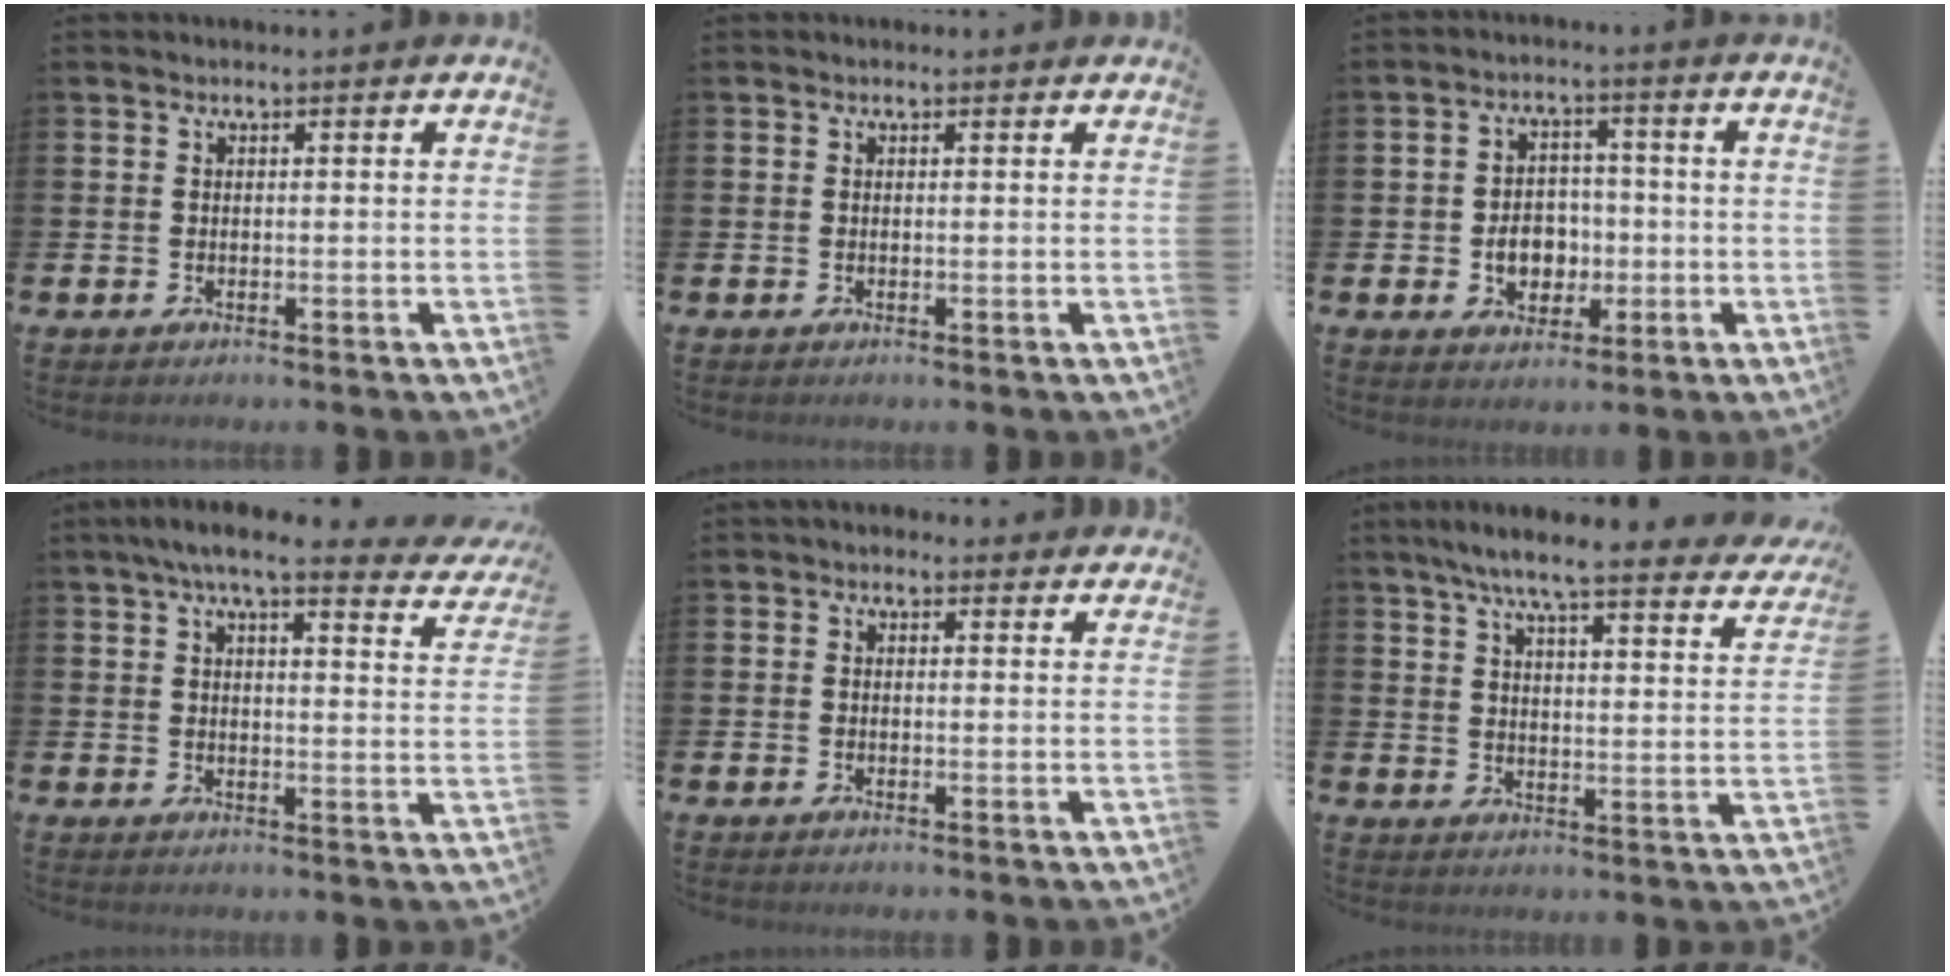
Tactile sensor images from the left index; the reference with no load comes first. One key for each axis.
{"total": 0.0}
{"total": 5.3, "fx": -0.9, "fy": 4.4, "fz": 2.8, "tx": -0.038, "ty": 0.001, "tz": -0.025}
{"total": 6.3, "fx": 5.4, "fy": 0.8, "fz": 3.2, "tx": -0.065, "ty": -0.022, "tz": 0.090}
{"total": 1.0, "fx": 0.7, "fy": 0.7, "fz": 0.2, "tx": -0.002, "ty": 0.007, "tz": 0.011}
{"total": 7.1, "fx": 6.2, "fy": 0.5, "fz": 3.4, "tx": -0.074, "ty": -0.039, "tz": 0.101}